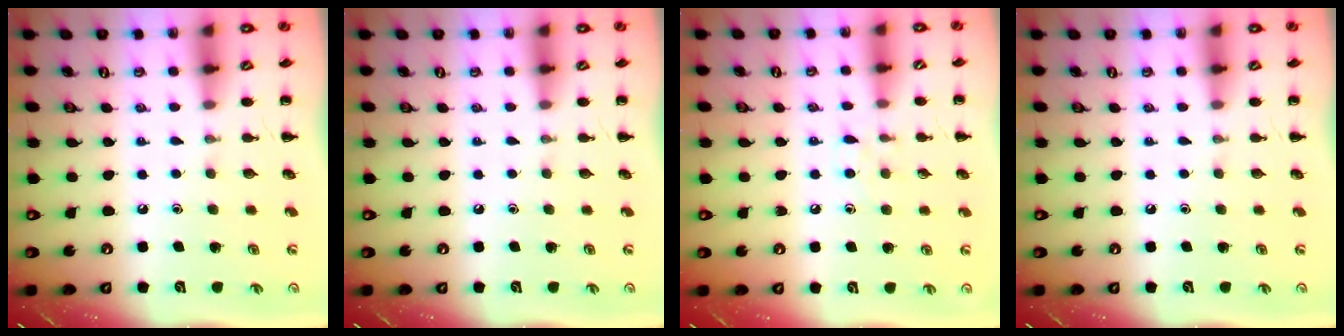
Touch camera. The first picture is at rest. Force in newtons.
{"total": 0.0}
{"total": 5.1, "press": 4.7, "slide": 2.0}
{"total": 0.0}